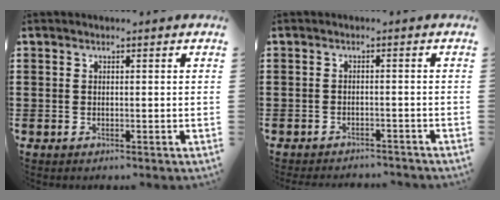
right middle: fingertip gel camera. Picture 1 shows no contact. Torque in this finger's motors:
{"motor_torque": [0.49, -0.67, 0.06, 0.05]}